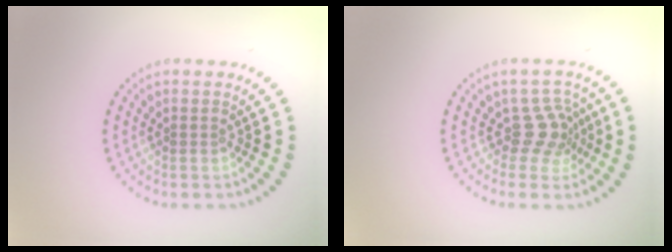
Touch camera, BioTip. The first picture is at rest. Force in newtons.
{"total": 2.8, "press": 2.0, "slide": 2.0}